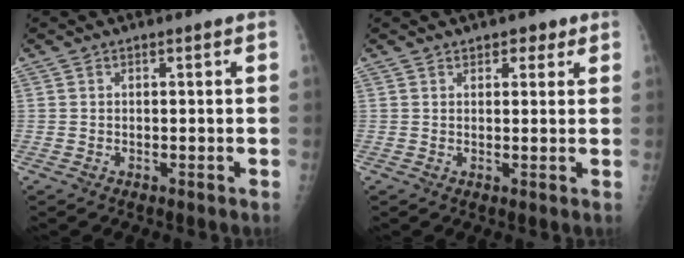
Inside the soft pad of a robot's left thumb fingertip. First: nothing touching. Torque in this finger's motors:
{"motor_torque": [-0.45, -0.08, -0.41, -0.32, 0.04]}